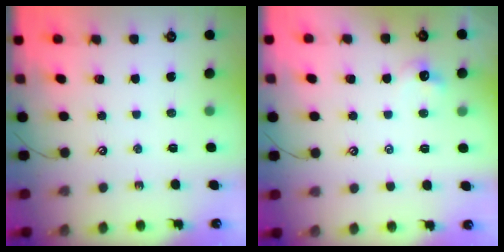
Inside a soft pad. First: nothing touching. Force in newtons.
{"total": 0.0}